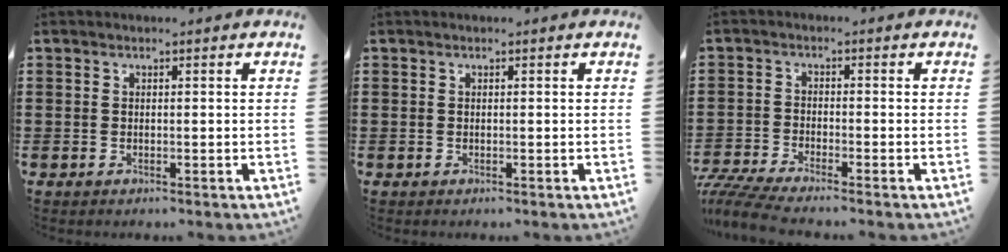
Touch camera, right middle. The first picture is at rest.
{"total": 0.0}
{"total": 4.0, "force": [-3.7, 0.0, 1.5], "torque": [-0.048, -0.016, -0.080]}